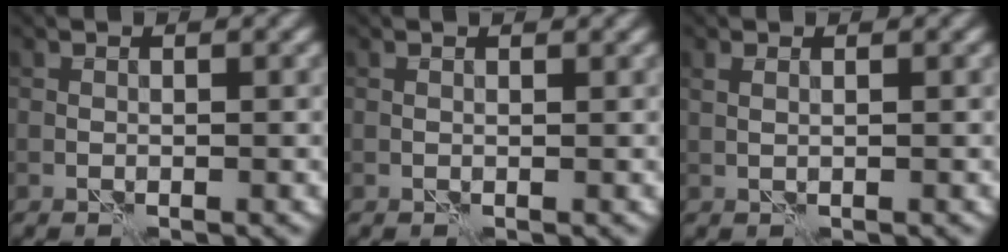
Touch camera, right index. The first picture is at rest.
{"total": 0.8, "force": [0.6, 0.1, 0.4], "torque": [-0.013, -0.001, 0.003]}
{"total": 1.0, "force": [0.6, 0.3, 0.7], "torque": [-0.013, -0.004, 0.006]}